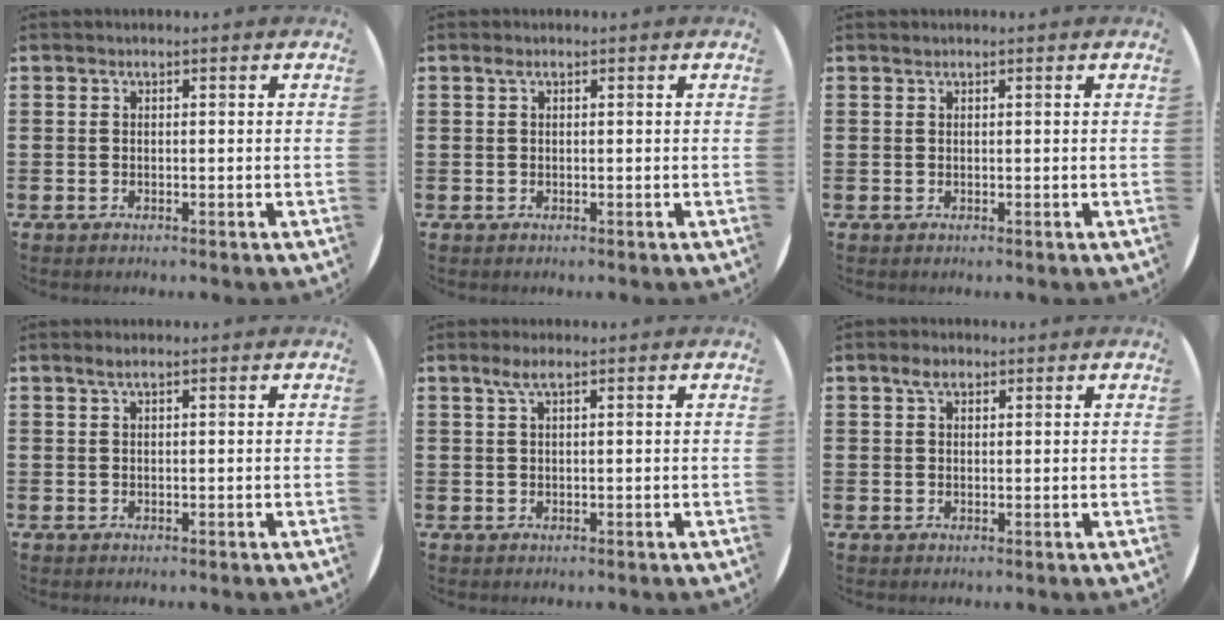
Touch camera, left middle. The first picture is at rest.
{"total": 0.6, "force": [0.3, 0.4, 0.3], "torque": [0.000, -0.002, 0.004]}
{"total": 0.0}
{"total": 1.0, "force": [0.7, 0.0, 0.8], "torque": [-0.015, 0.003, 0.011]}
{"total": 2.2, "force": [1.2, 0.4, 1.7], "torque": [-0.036, 0.006, 0.020]}
{"total": 2.3, "force": [1.5, 1.1, 1.3], "torque": [-0.019, 0.003, 0.026]}